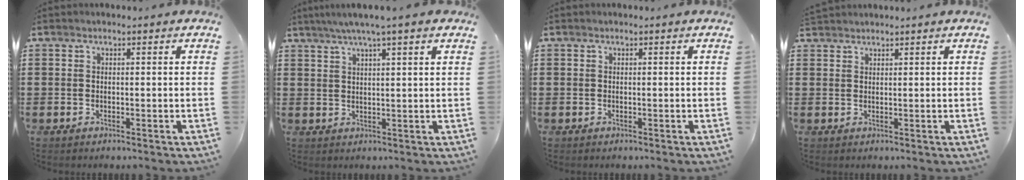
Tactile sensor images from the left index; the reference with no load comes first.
{"total": 4.0, "force": [2.8, -0.5, 2.8], "torque": [-0.061, -0.002, 0.048]}
{"total": 0.0}
{"total": 1.1, "force": [1.1, 0.1, 0.1], "torque": [-0.004, -0.001, 0.022]}